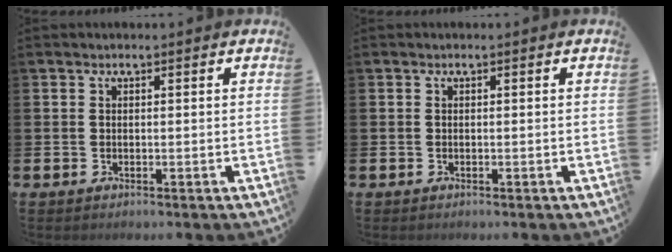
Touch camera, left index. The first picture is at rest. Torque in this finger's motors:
{"motor_torque": [0.00, 0.00, -0.01, 0.00]}